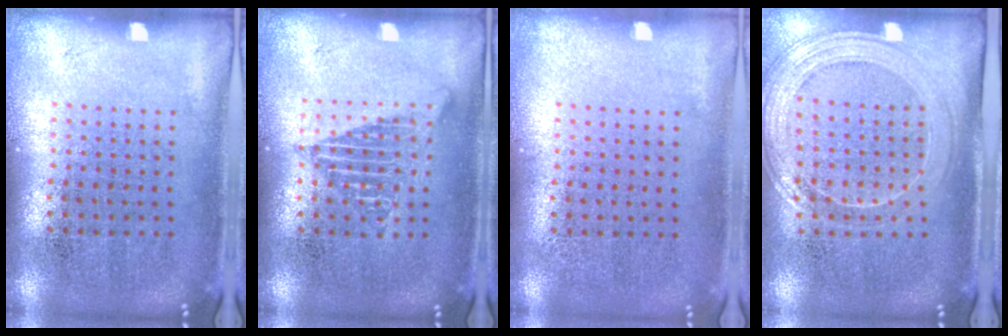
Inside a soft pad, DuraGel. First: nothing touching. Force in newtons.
{"total": 1.3, "press": 1.3, "slide": 0.1}
{"total": 0.0}
{"total": 1.6, "press": 1.5, "slide": 0.4}